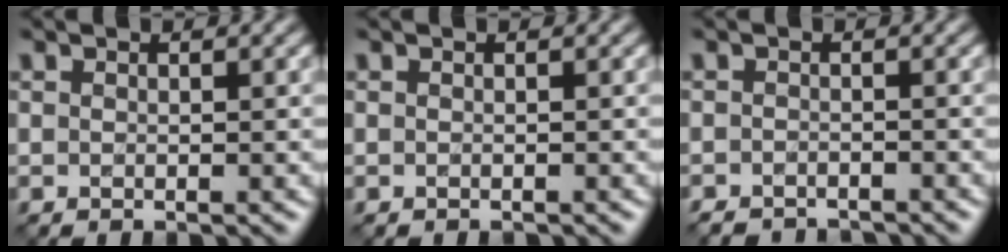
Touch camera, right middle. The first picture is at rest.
{"total": 0.9, "force": [-0.8, 0.0, -0.3], "torque": [0.007, -0.004, -0.014]}
{"total": 3.2, "force": [-3.2, 0.4, 0.3], "torque": [-0.002, -0.009, -0.053]}